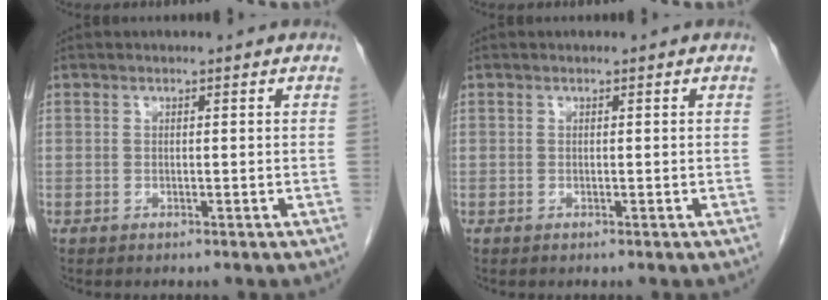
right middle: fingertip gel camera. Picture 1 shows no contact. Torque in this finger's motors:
{"motor_torque": [0.00, 0.00, 0.00, 0.00]}